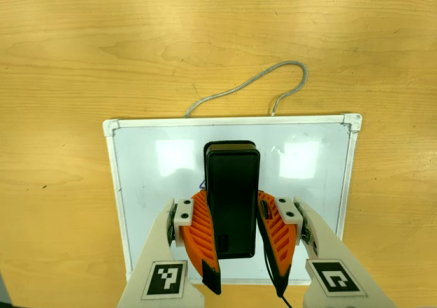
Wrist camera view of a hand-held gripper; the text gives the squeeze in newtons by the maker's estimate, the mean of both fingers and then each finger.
{"total": 9.4, "left": 8.0, "right": 10.7}